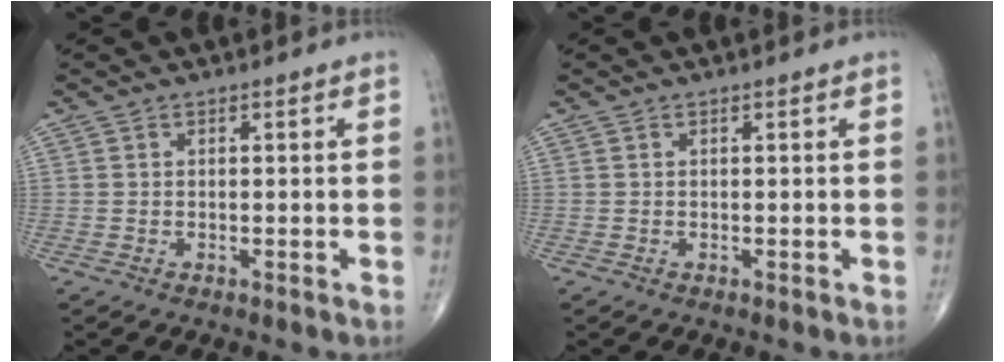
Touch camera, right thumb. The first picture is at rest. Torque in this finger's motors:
{"motor_torque": [-0.26, 0.10, 0.19, 0.02, 0.00]}